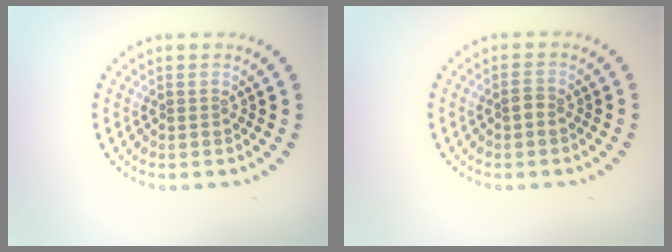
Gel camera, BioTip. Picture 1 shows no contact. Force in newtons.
{"total": 0.8, "press": 0.8, "slide": 0.3}